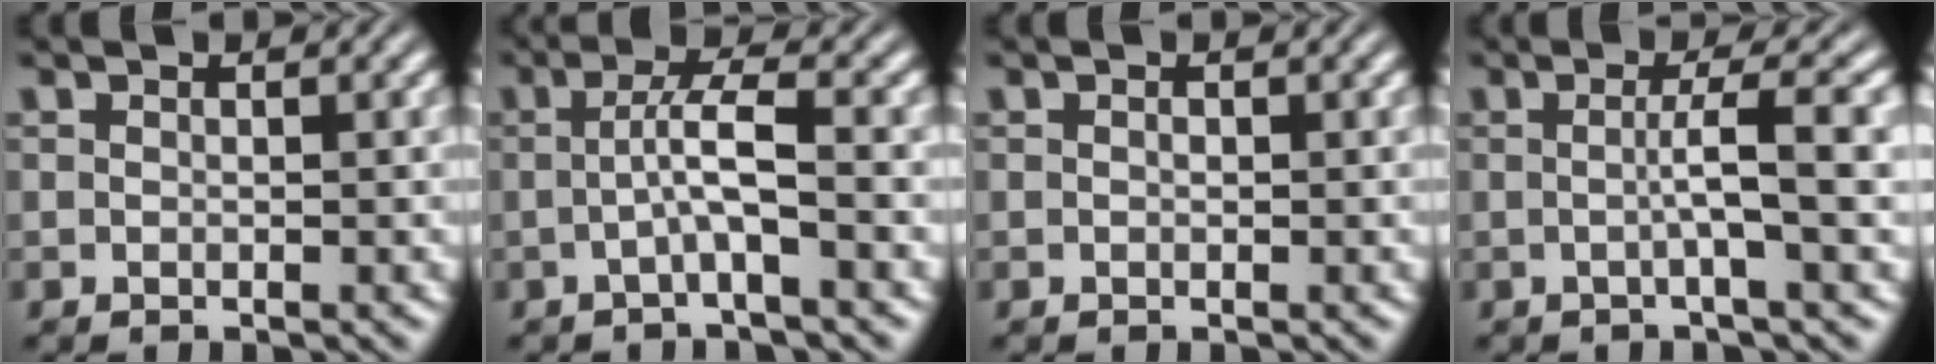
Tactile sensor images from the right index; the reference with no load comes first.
{"total": 2.8, "force": [-0.7, -0.7, 2.7], "torque": [-0.042, 0.001, -0.011]}
{"total": 0.0}
{"total": 2.9, "force": [-0.4, -1.4, 2.5], "torque": [-0.032, 0.002, -0.006]}